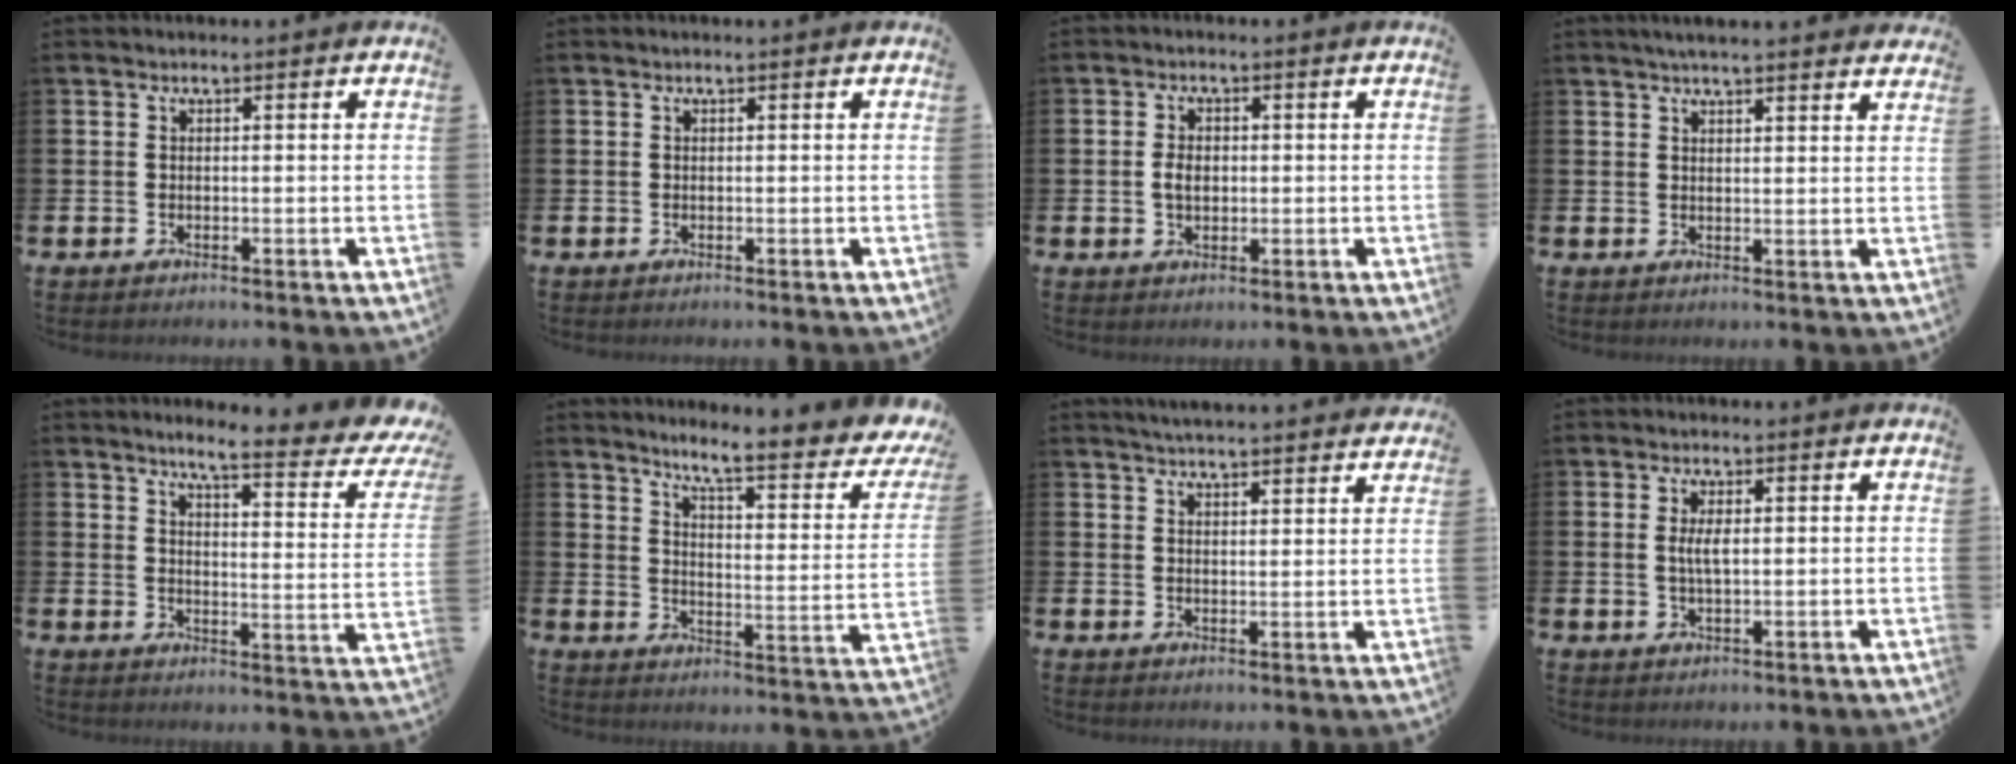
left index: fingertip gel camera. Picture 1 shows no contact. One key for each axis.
{"total": 0.0}
{"total": 2.7, "fx": 0.1, "fy": 1.9, "fz": 1.9, "tx": -0.026, "ty": 0.003, "tz": -0.002}
{"total": 3.5, "fx": 3.4, "fy": -0.2, "fz": 0.8, "tx": -0.018, "ty": -0.014, "tz": 0.060}
{"total": 5.3, "fx": 4.4, "fy": 0.6, "fz": 3.0, "tx": -0.047, "ty": -0.050, "tz": 0.057}
{"total": 6.9, "fx": 5.5, "fy": 1.1, "fz": 4.0, "tx": -0.079, "ty": -0.050, "tz": 0.080}
{"total": 4.0, "fx": 4.0, "fy": -0.3, "fz": 0.4, "tx": -0.010, "ty": -0.024, "tz": 0.070}
{"total": 2.6, "fx": 0.5, "fy": 0.9, "fz": 2.4, "tx": -0.043, "ty": 0.002, "tz": 0.005}